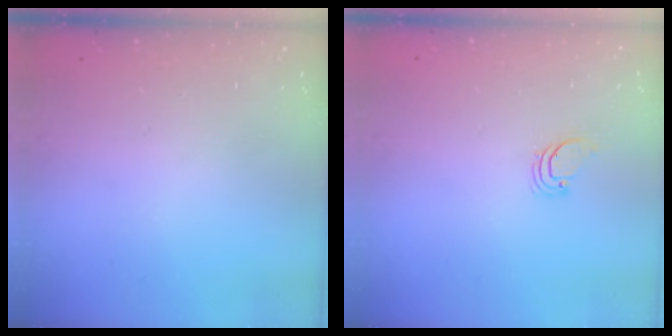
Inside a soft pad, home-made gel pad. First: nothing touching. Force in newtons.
{"total": 0.9, "press": 0.9, "slide": 0.1}